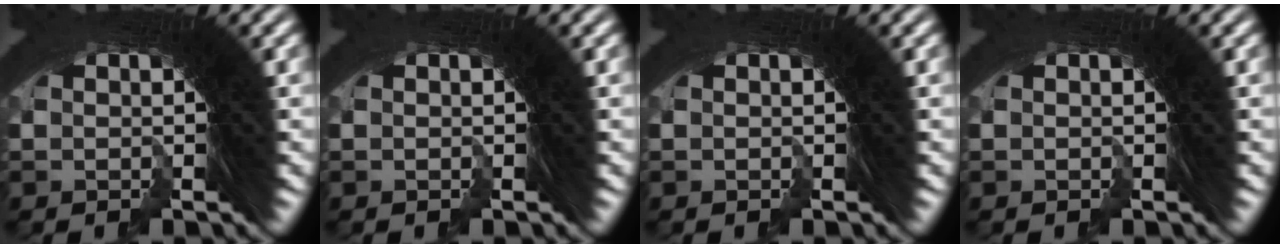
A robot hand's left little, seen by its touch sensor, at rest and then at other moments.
{"total": 0.0}
{"total": 0.0}
{"total": 0.0}